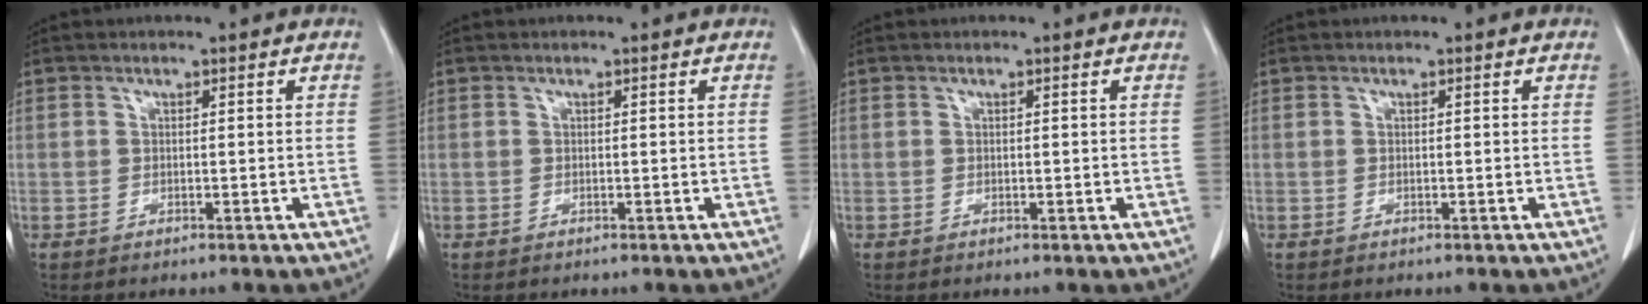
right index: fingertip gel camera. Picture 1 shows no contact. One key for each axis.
{"total": 0.0}
{"total": 0.0}
{"total": 0.0}